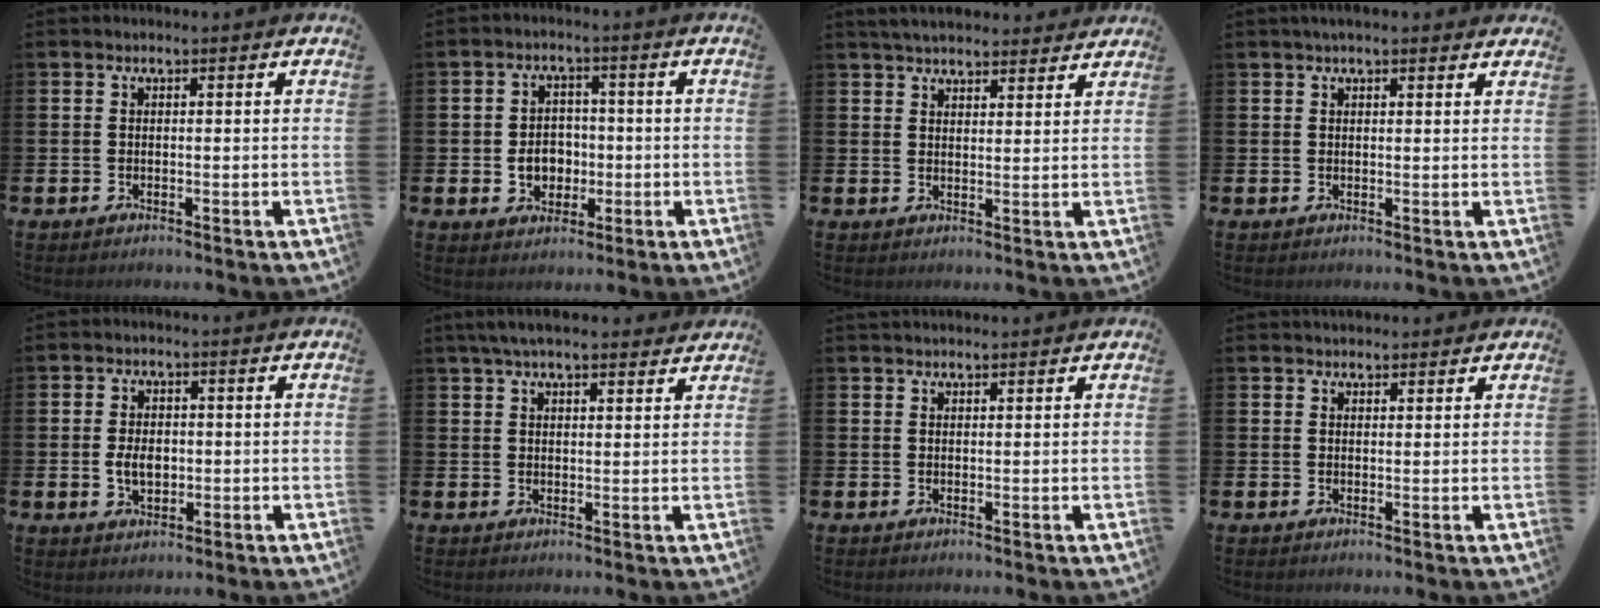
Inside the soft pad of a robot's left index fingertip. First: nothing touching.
{"total": 4.5, "force": [-0.7, 3.9, 2.2], "torque": [-0.032, 0.003, -0.021]}
{"total": 4.3, "force": [4.2, 0.9, 0.6], "torque": [-0.020, -0.015, 0.078]}
{"total": 1.9, "force": [1.7, 0.4, 0.8], "torque": [-0.015, 0.001, 0.030]}
{"total": 3.7, "force": [-0.2, 2.5, 2.7], "torque": [-0.035, 0.001, -0.009]}
{"total": 4.5, "force": [4.0, 0.9, 2.0], "torque": [-0.044, -0.007, 0.073]}
{"total": 1.2, "force": [1.2, 0.2, 0.1], "torque": [0.007, -0.002, 0.020]}
{"total": 1.9, "force": [1.8, 0.7, 0.0], "torque": [0.007, -0.003, 0.032]}